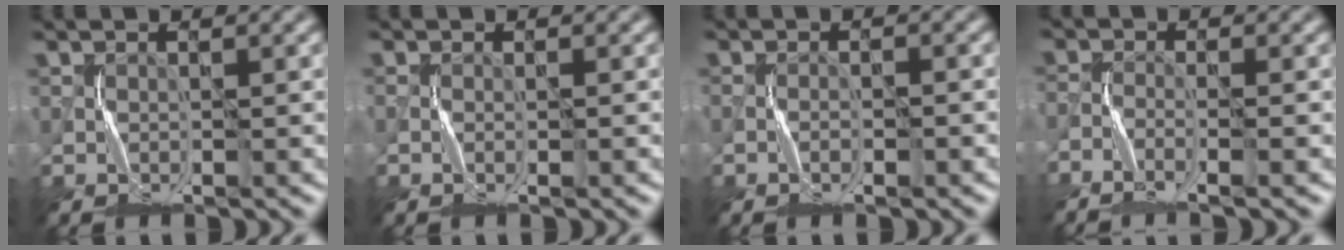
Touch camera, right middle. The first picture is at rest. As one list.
[{"total": 0.7, "force": [-0.6, -0.1, 0.3], "torque": [-0.002, 0.001, -0.015]}, {"total": 1.5, "force": [-1.2, 0.2, 0.9], "torque": [-0.011, 0.007, -0.027]}, {"total": 2.9, "force": [-2.5, 0.1, 1.4], "torque": [-0.031, -0.002, -0.060]}]